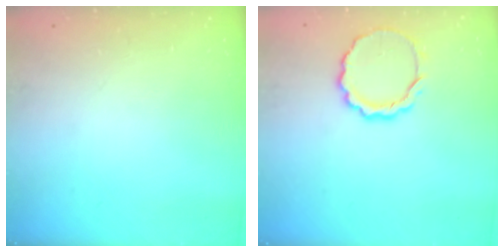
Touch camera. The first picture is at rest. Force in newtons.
{"total": 8.6, "press": 8.5, "slide": 1.2}